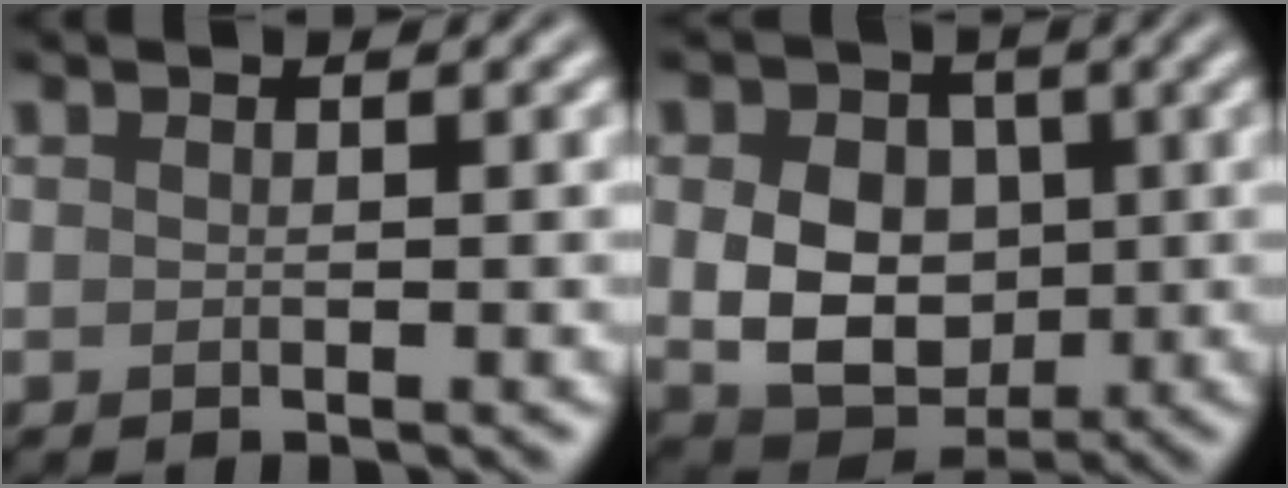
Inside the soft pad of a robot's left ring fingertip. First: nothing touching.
{"total": 7.6, "force": [0.2, 5.9, 4.8], "torque": [-0.083, -0.011, 0.004]}